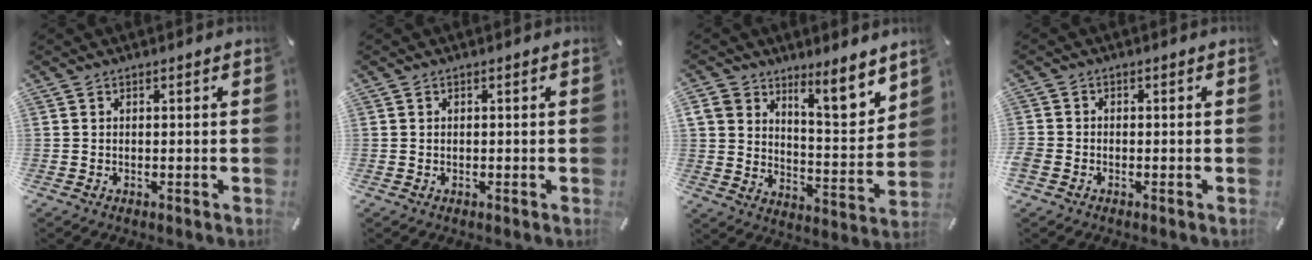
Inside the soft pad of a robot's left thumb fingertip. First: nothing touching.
{"total": 0.6, "force": [0.0, 0.4, 0.4], "torque": [-0.008, 0.003, -0.001]}
{"total": 10.6, "force": [8.3, 4.1, 5.1], "torque": [-0.064, -0.072, 0.147]}
{"total": 1.9, "force": [-1.2, 1.4, 0.6], "torque": [-0.013, 0.005, -0.026]}